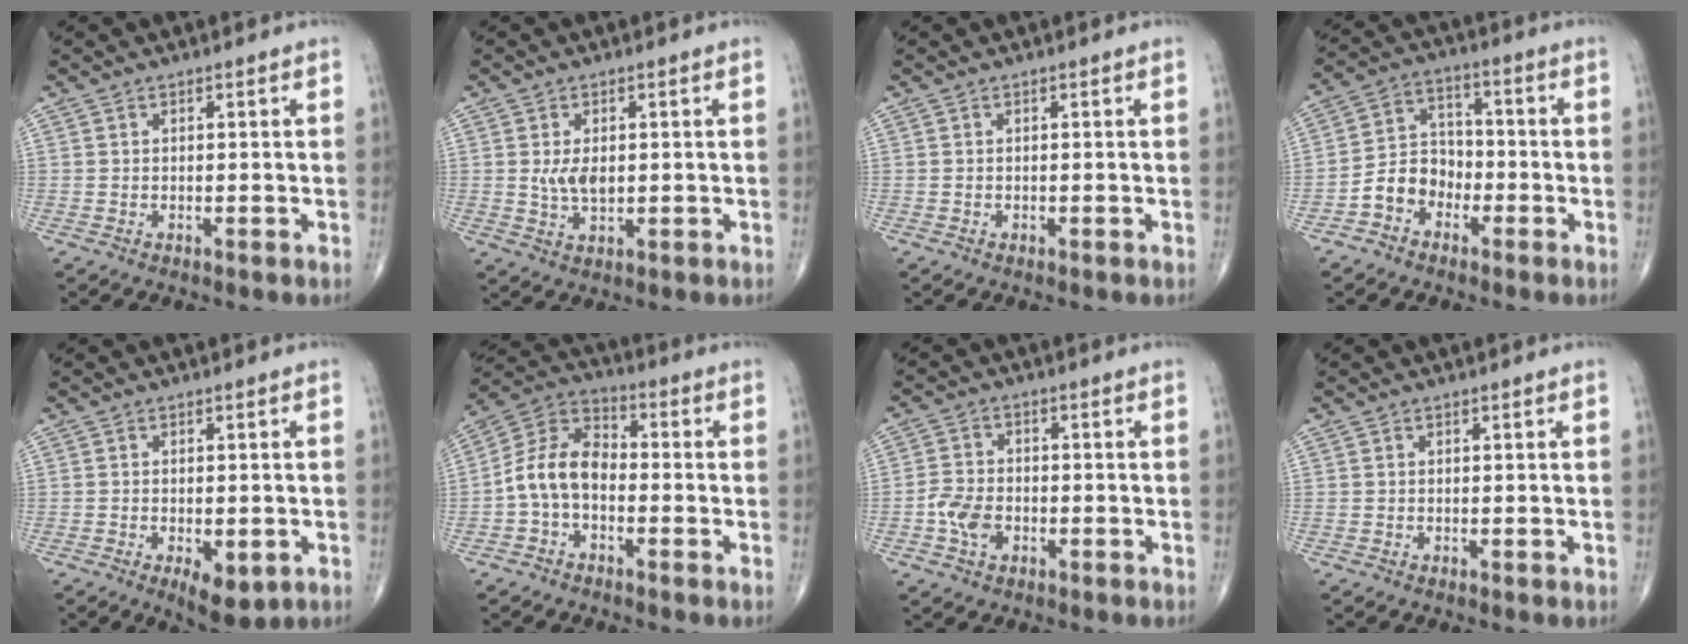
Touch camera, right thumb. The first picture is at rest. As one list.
[{"total": 4.3, "force": [0.3, 2.4, 3.5], "torque": [-0.062, -0.007, 0.009]}, {"total": 0.0}, {"total": 7.8, "force": [-3.5, 6.1, 3.3], "torque": [-0.036, 0.039, -0.074]}, {"total": 6.3, "force": [-2.2, 3.0, 5.1], "torque": [-0.069, -0.006, -0.023]}, {"total": 9.9, "force": [-2.1, 6.7, 7.1], "torque": [-0.122, 0.039, -0.054]}, {"total": 5.5, "force": [-1.9, 3.8, 3.5], "torque": [-0.061, 0.011, -0.041]}, {"total": 0.0}]